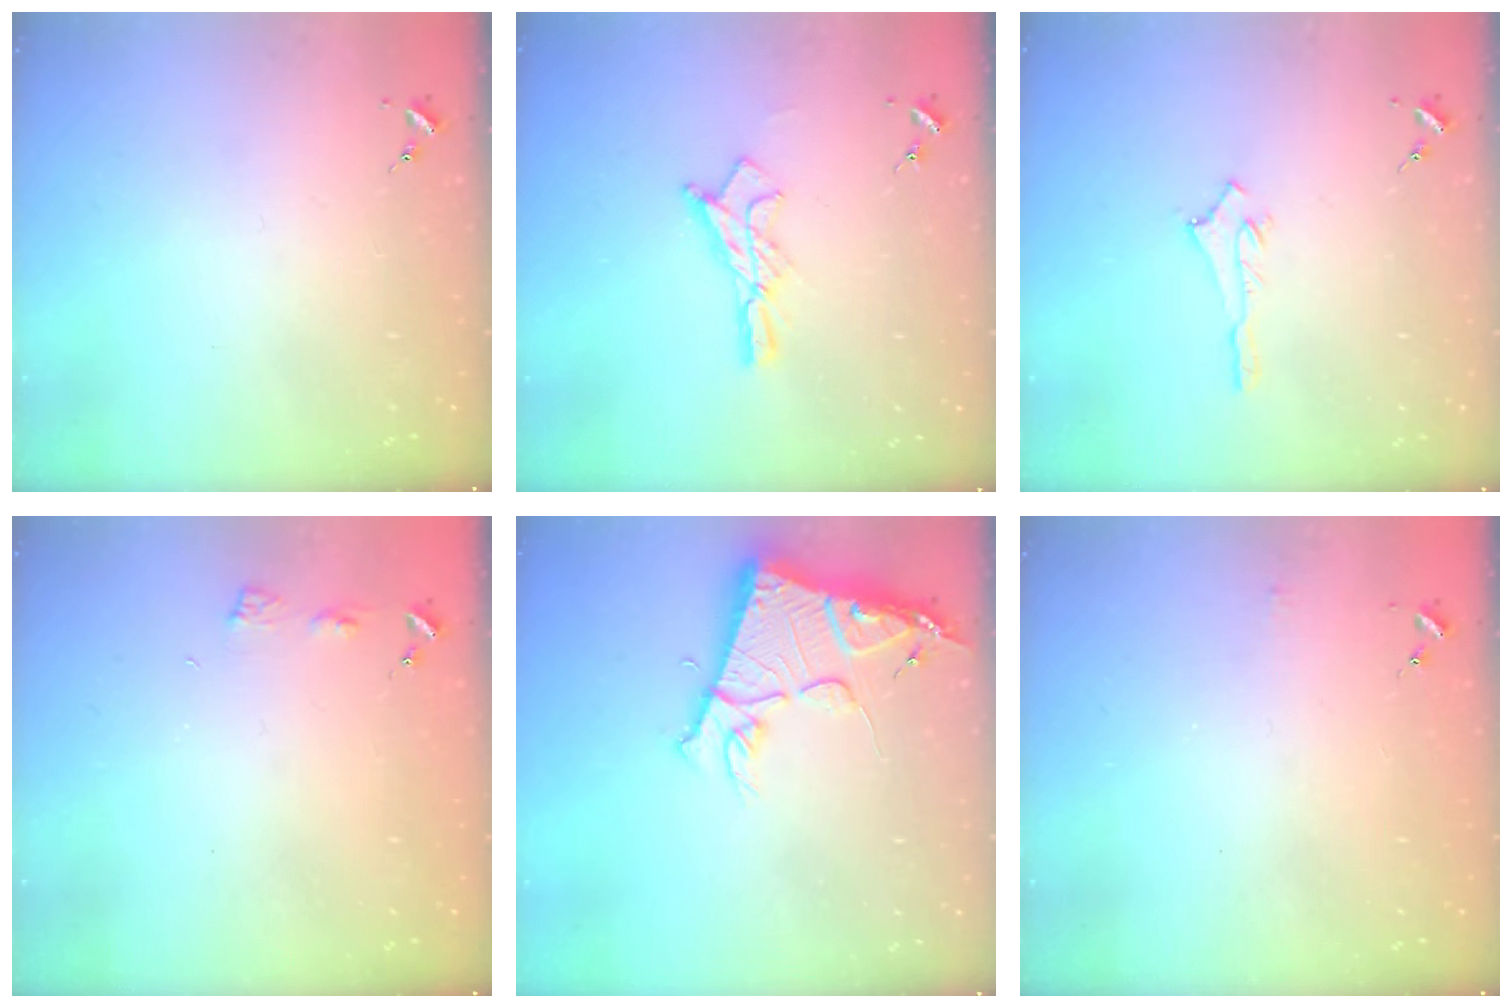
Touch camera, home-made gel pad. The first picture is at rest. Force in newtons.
{"total": 12.9, "press": 12.8, "slide": 1.0}
{"total": 2.6, "press": 2.5, "slide": 0.4}
{"total": 3.5, "press": 3.4, "slide": 0.5}
{"total": 13.5, "press": 13.4, "slide": 1.3}
{"total": 3.2, "press": 3.2, "slide": 0.3}